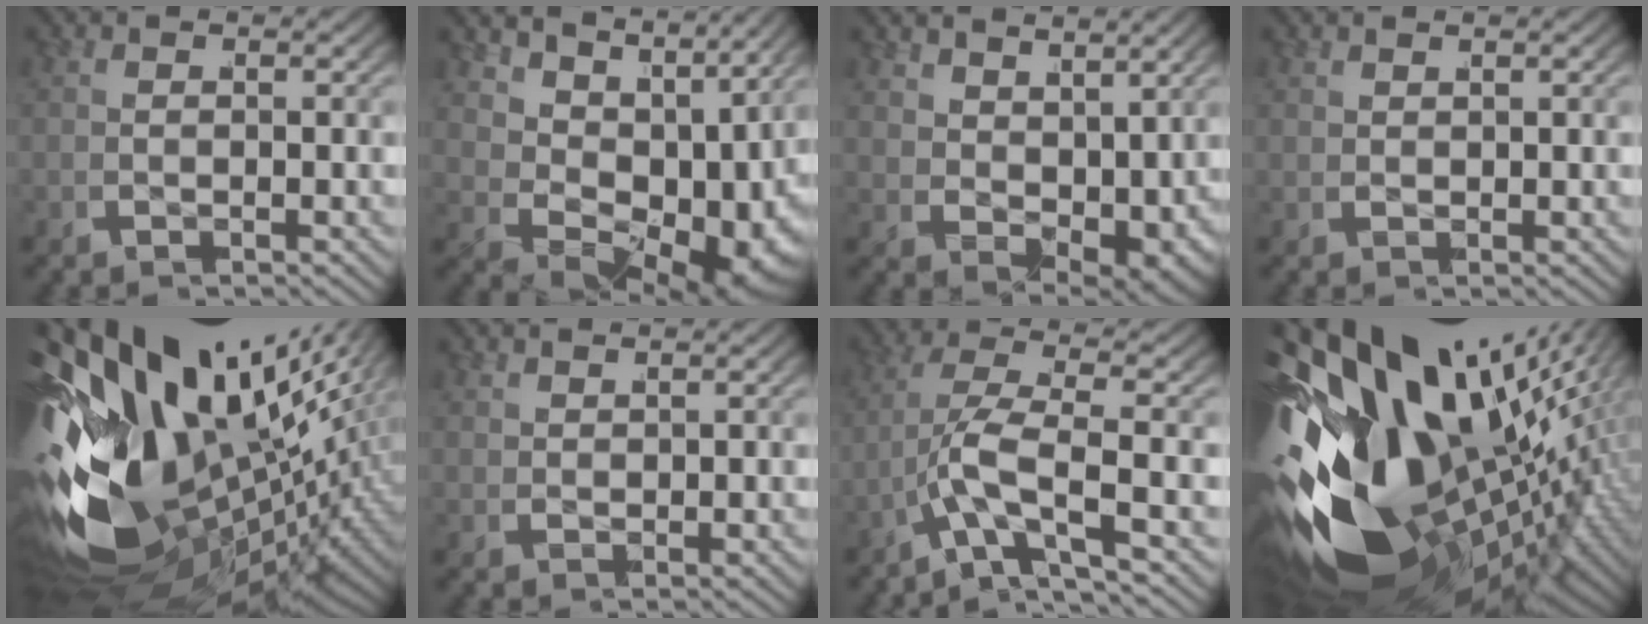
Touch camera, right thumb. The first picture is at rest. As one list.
[{"total": 11.4, "force": [0.6, 6.8, 9.2], "torque": [-0.151, -0.011, 0.012]}, {"total": 4.4, "force": [1.3, 2.4, 3.5], "torque": [-0.072, -0.026, 0.038]}, {"total": 1.2, "force": [1.1, -0.4, -0.3], "torque": [0.008, 0.006, 0.025]}, {"total": 30.9, "force": [-4.1, 20.1, 23.1], "torque": [-0.397, -0.048, -0.047]}, {"total": 1.5, "force": [1.4, -0.4, -0.3], "torque": [0.009, 0.007, 0.030]}, {"total": 4.4, "force": [-2.1, 1.0, 3.8], "torque": [-0.104, -0.015, -0.036]}, {"total": 33.9, "force": [-5.6, 22.1, 25.1], "torque": [-0.430, -0.050, -0.072]}]